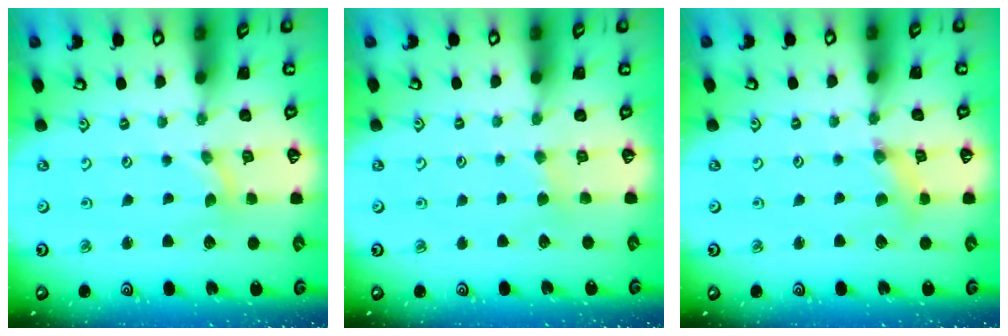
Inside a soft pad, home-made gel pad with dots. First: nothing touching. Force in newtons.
{"total": 2.2, "press": 2.2, "slide": 0.5}
{"total": 2.1, "press": 2.1, "slide": 0.3}